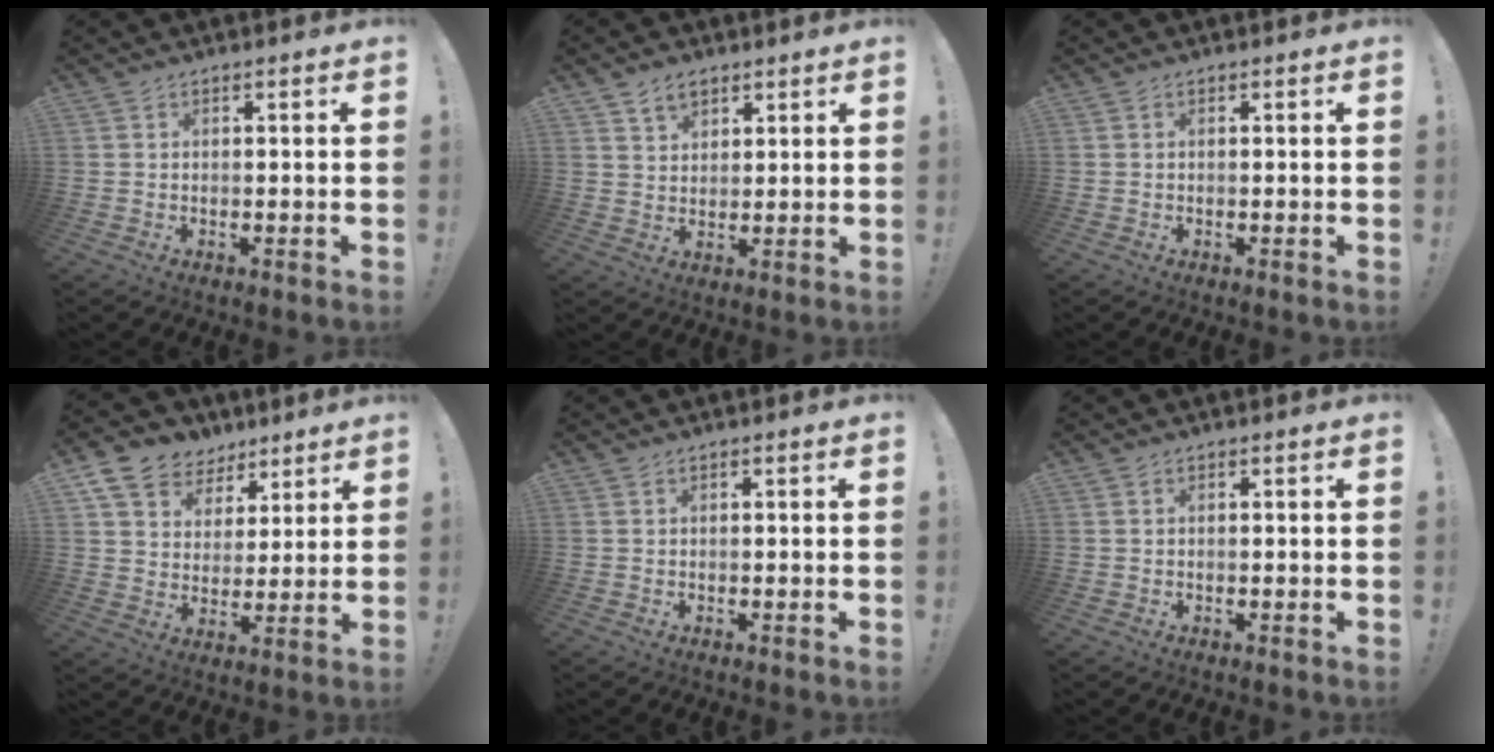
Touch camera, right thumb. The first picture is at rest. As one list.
[{"total": 5.2, "force": [3.7, 3.2, 1.8], "torque": [-0.020, -0.019, 0.067]}, {"total": 0.0}, {"total": 10.7, "force": [7.0, 7.7, 2.6], "torque": [-0.050, -0.046, 0.141]}, {"total": 0.0}, {"total": 0.0}]